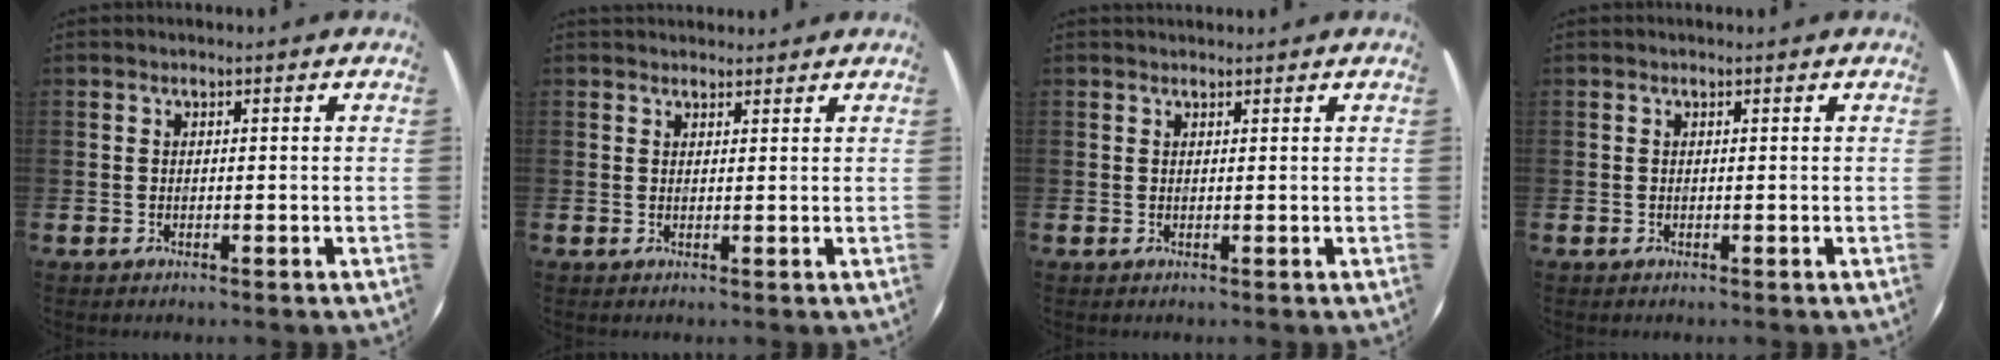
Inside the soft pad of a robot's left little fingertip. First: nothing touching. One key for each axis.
{"total": 1.7, "fx": 1.5, "fy": 0.5, "fz": -0.2, "tx": 0.009, "ty": 0.001, "tz": 0.030}
{"total": 0.8, "fx": 0.7, "fy": 0.2, "fz": 0.0, "tx": 0.008, "ty": -0.002, "tz": 0.013}
{"total": 0.0}